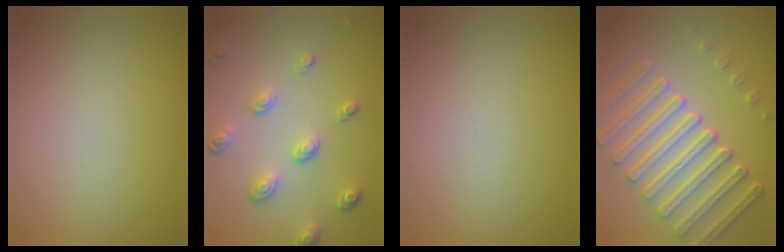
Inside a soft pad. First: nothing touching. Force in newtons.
{"total": 3.4, "press": 2.6, "slide": 2.1}
{"total": 0.0}
{"total": 7.7, "press": 5.9, "slide": 5.0}